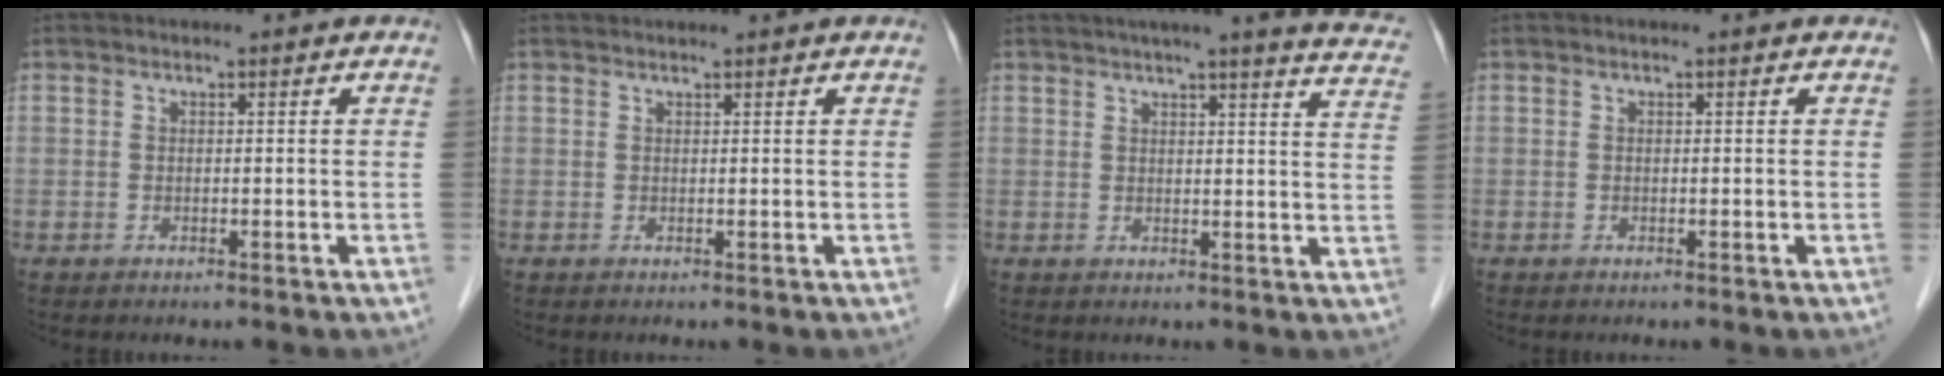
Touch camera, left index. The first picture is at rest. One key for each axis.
{"total": 2.3, "fx": 2.2, "fy": -0.2, "fz": 0.6, "tx": -0.005, "ty": 0.025, "tz": 0.037}
{"total": 17.7, "fx": 15.5, "fy": 0.1, "fz": 8.5, "tx": -0.107, "ty": -0.033, "tz": 0.169}
{"total": 0.0}